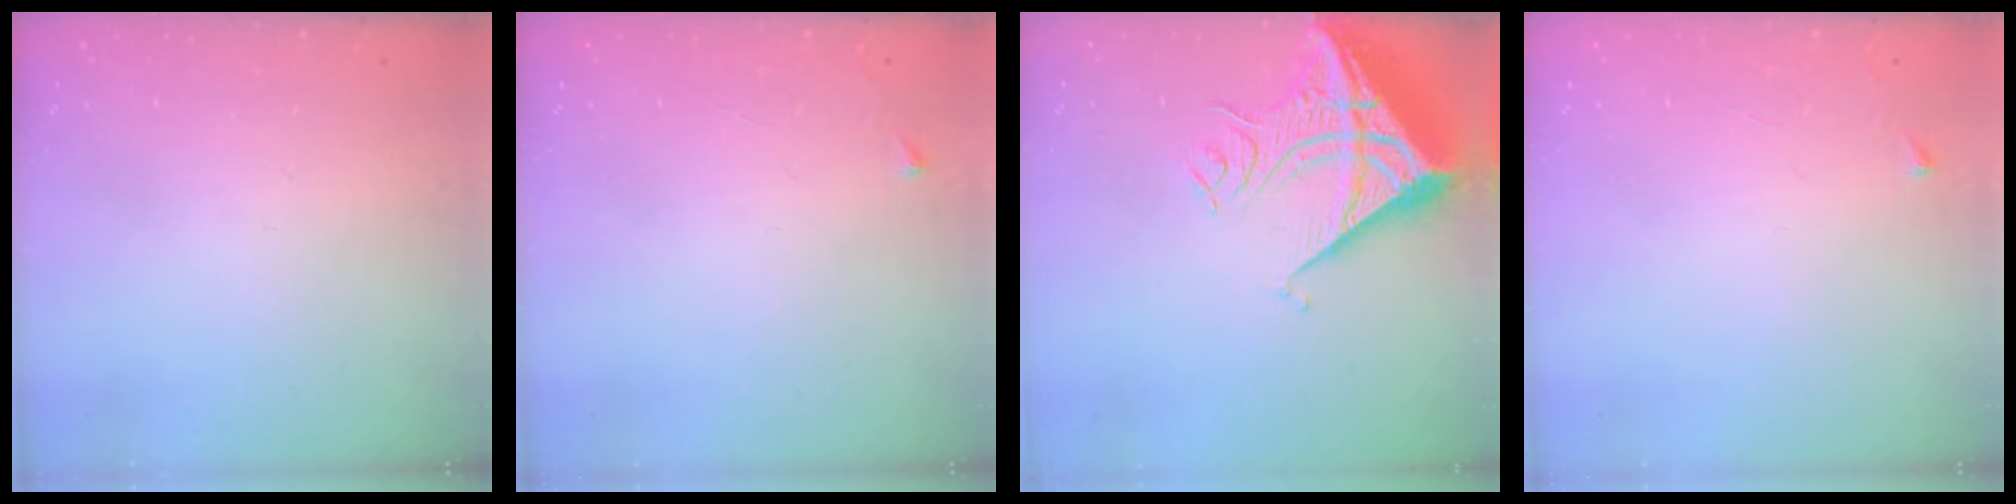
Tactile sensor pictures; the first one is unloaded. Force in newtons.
{"total": 2.6, "press": 2.6, "slide": 0.3}
{"total": 14.2, "press": 14.1, "slide": 1.9}
{"total": 2.6, "press": 2.6, "slide": 0.3}